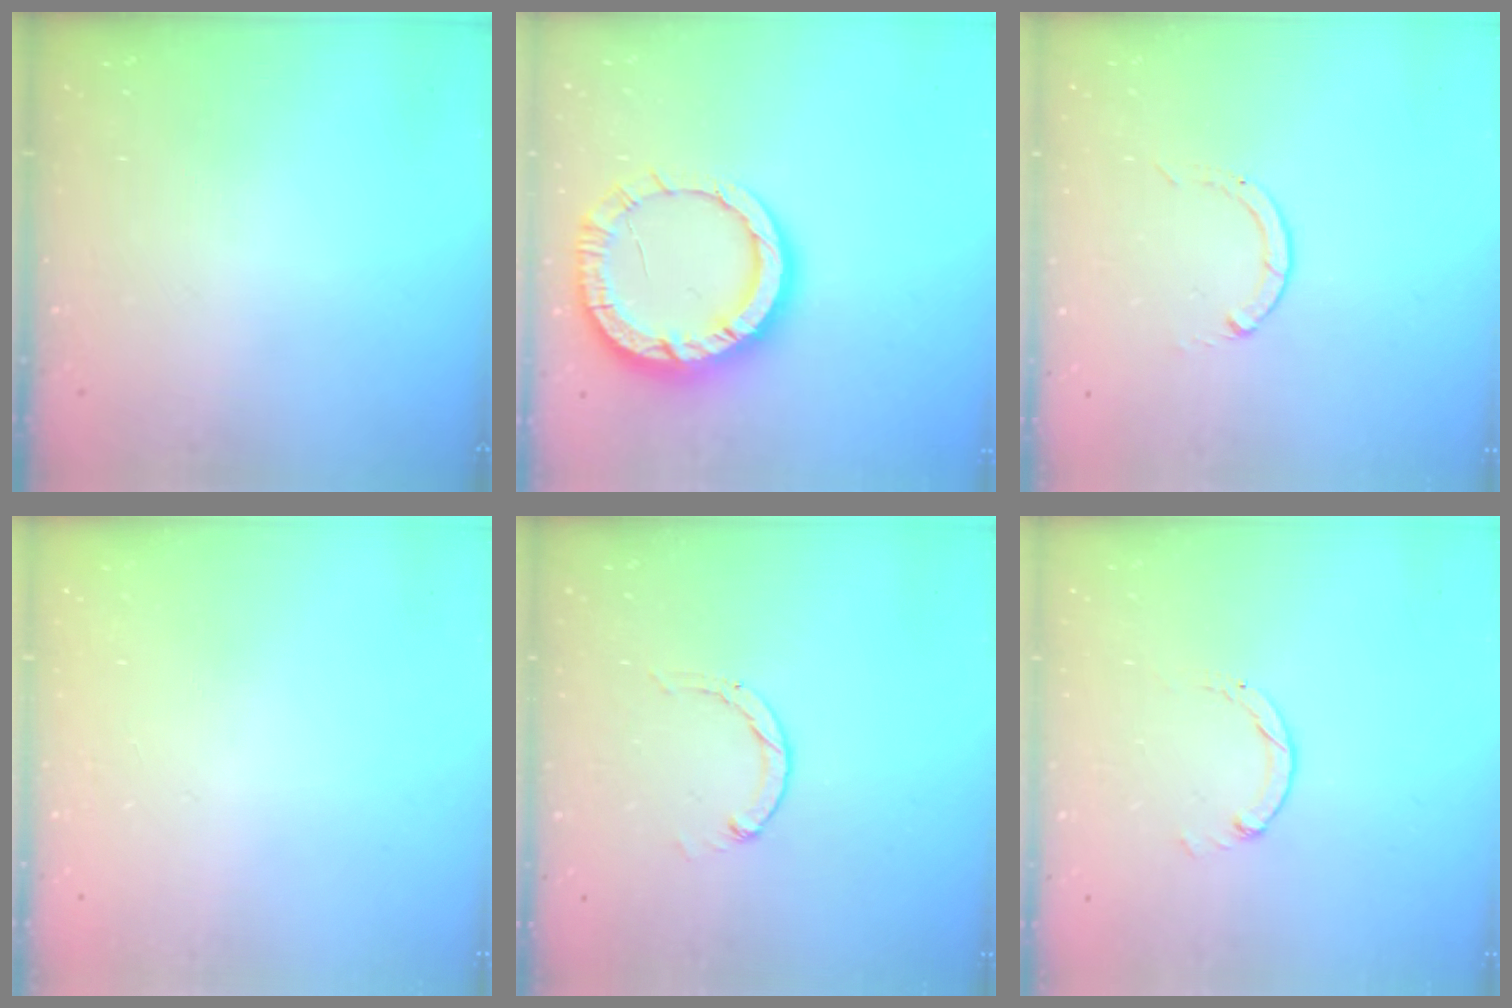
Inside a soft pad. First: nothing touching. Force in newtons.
{"total": 13.6, "press": 13.5, "slide": 1.4}
{"total": 0.0}
{"total": 2.5, "press": 2.5, "slide": 0.2}
{"total": 0.0}
{"total": 0.7, "press": 0.7, "slide": 0.2}